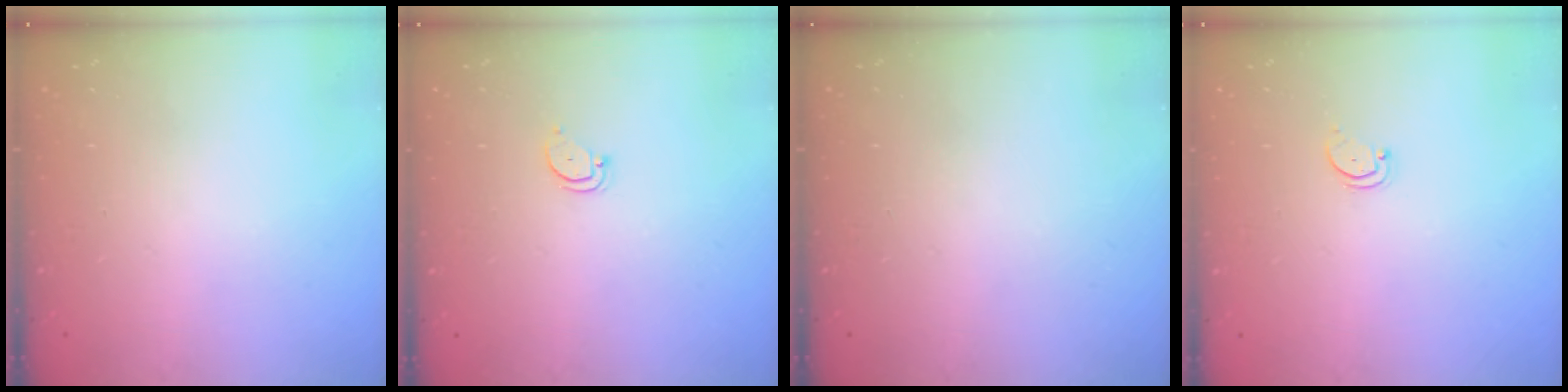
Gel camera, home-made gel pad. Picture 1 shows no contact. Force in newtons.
{"total": 2.3, "press": 2.3, "slide": 0.2}
{"total": 0.0}
{"total": 1.6, "press": 1.6, "slide": 0.4}